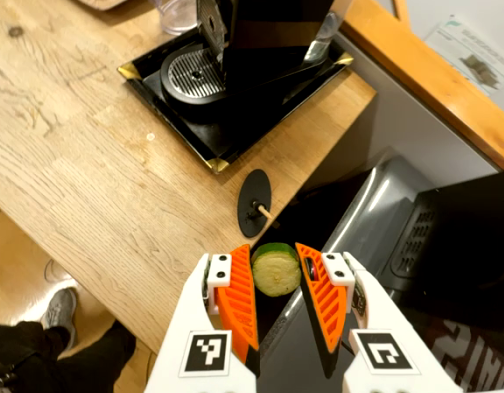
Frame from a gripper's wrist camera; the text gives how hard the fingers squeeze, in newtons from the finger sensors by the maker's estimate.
{"total": 9.9, "left": 10.1, "right": 9.7}